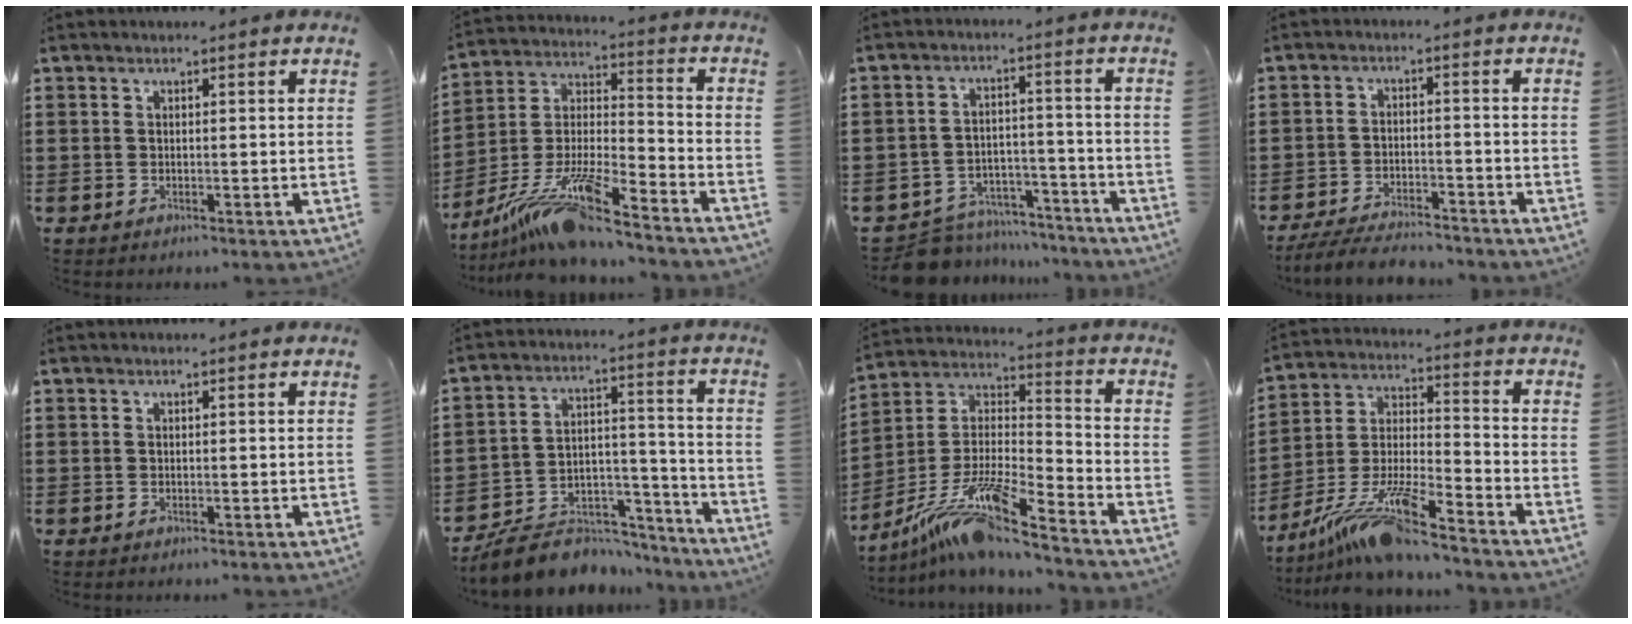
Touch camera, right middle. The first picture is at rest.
{"total": 14.9, "force": [-12.1, 1.0, 8.7], "torque": [-0.173, 0.015, -0.228]}
{"total": 6.8, "force": [-6.6, 1.4, 0.8], "torque": [-0.021, 0.017, -0.133]}
{"total": 5.3, "force": [-5.0, 0.6, 1.6], "torque": [-0.037, -0.002, -0.099]}
{"total": 0.0}
{"total": 8.1, "force": [-7.4, 2.8, 1.8], "torque": [-0.033, 0.023, -0.142]}
{"total": 13.4, "force": [-10.2, 0.9, 8.6], "torque": [-0.180, -0.001, -0.199]}
{"total": 12.7, "force": [-10.5, 0.8, 7.0], "torque": [-0.152, 0.004, -0.209]}